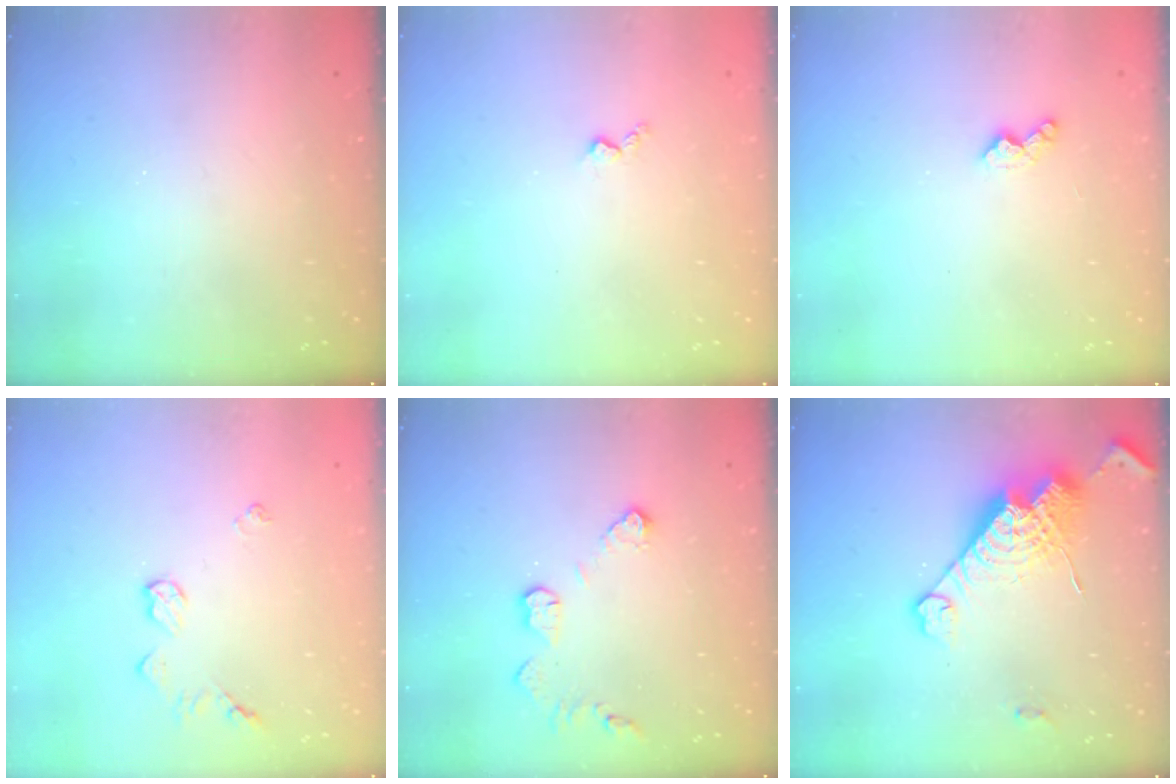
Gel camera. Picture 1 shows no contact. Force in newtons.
{"total": 2.9, "press": 2.9, "slide": 0.5}
{"total": 5.9, "press": 5.9, "slide": 0.6}
{"total": 6.3, "press": 6.3, "slide": 0.5}
{"total": 7.6, "press": 7.5, "slide": 0.5}
{"total": 17.7, "press": 17.6, "slide": 1.6}